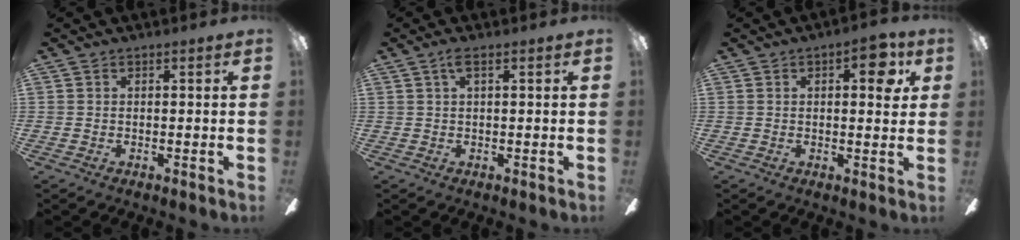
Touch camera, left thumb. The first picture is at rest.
{"total": 2.5, "force": [1.1, 0.5, 2.2], "torque": [-0.050, 0.006, 0.017]}
{"total": 7.1, "force": [2.6, 2.9, 6.0], "torque": [-0.070, -0.007, 0.035]}